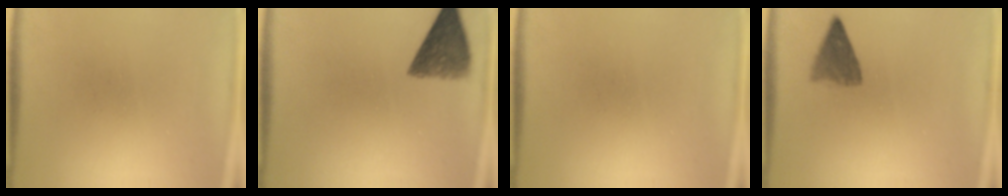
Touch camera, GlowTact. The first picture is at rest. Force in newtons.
{"total": 8.3}
{"total": 0.0}
{"total": 4.2}